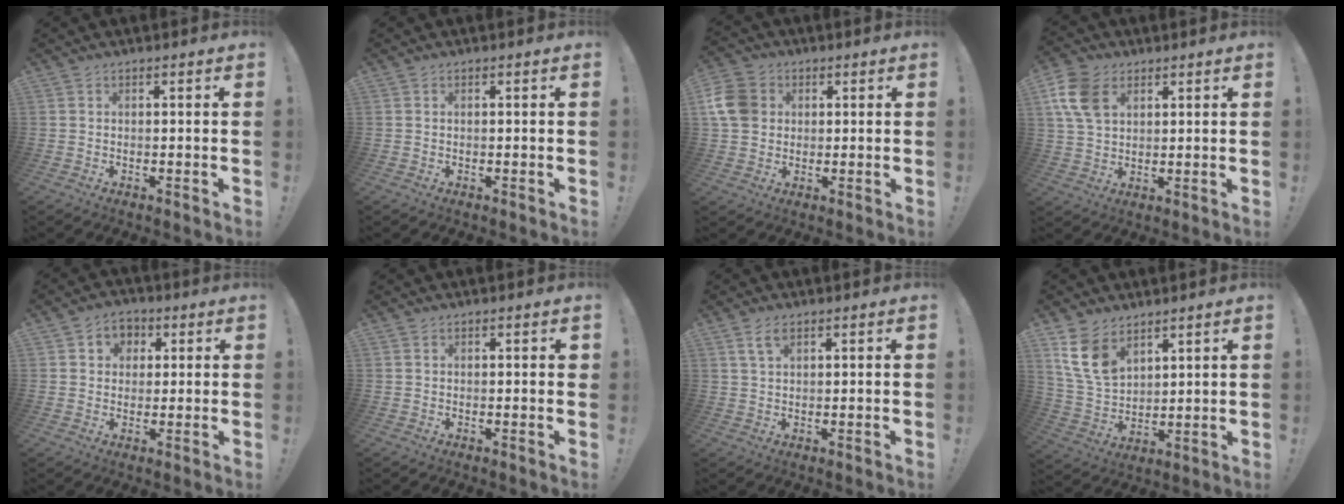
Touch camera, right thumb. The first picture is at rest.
{"total": 0.0}
{"total": 9.8, "force": [1.9, 8.3, 4.9], "torque": [-0.096, 0.003, 0.039]}
{"total": 12.0, "force": [4.9, 8.5, 7.1], "torque": [-0.144, -0.005, 0.096]}
{"total": 5.7, "force": [1.3, 5.1, 1.9], "torque": [-0.018, -0.003, 0.023]}
{"total": 0.8, "force": [0.5, 0.5, 0.4], "torque": [-0.005, 0.000, 0.009]}
{"total": 3.7, "force": [1.9, 1.4, 2.8], "torque": [-0.057, 0.002, 0.035]}
{"total": 12.0, "force": [7.1, 7.5, 6.1], "torque": [-0.127, -0.031, 0.144]}